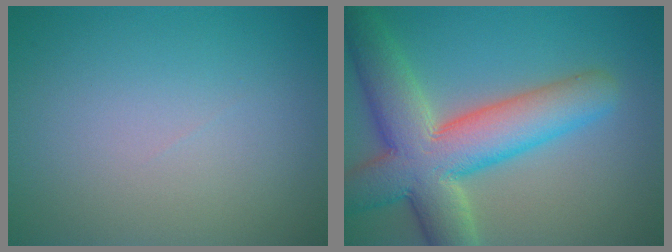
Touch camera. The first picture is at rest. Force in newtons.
{"total": 10.3, "press": 10.2, "slide": 0.7}